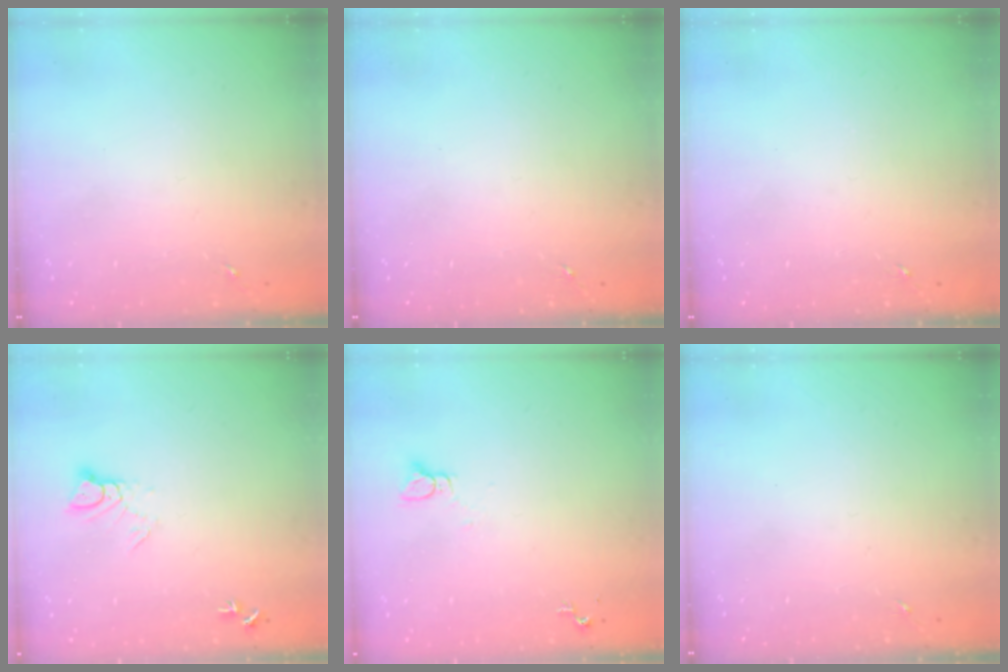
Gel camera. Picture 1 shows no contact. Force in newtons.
{"total": 0.0}
{"total": 0.0}
{"total": 4.3, "press": 4.3, "slide": 0.2}
{"total": 2.2, "press": 2.2, "slide": 0.1}
{"total": 0.0}